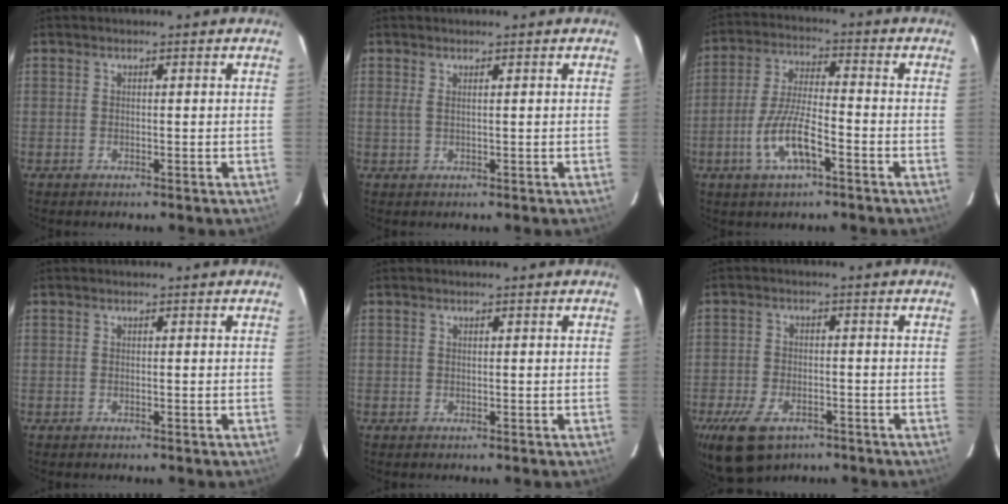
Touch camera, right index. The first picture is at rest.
{"total": 1.0, "force": [0.6, -0.1, 0.8], "torque": [-0.019, 0.002, 0.010]}
{"total": 9.8, "force": [-4.4, 2.7, 8.3], "torque": [-0.170, -0.004, -0.081]}
{"total": 0.0}
{"total": 0.0}
{"total": 11.5, "force": [-7.1, 6.2, 6.5], "torque": [-0.159, -0.023, -0.121]}